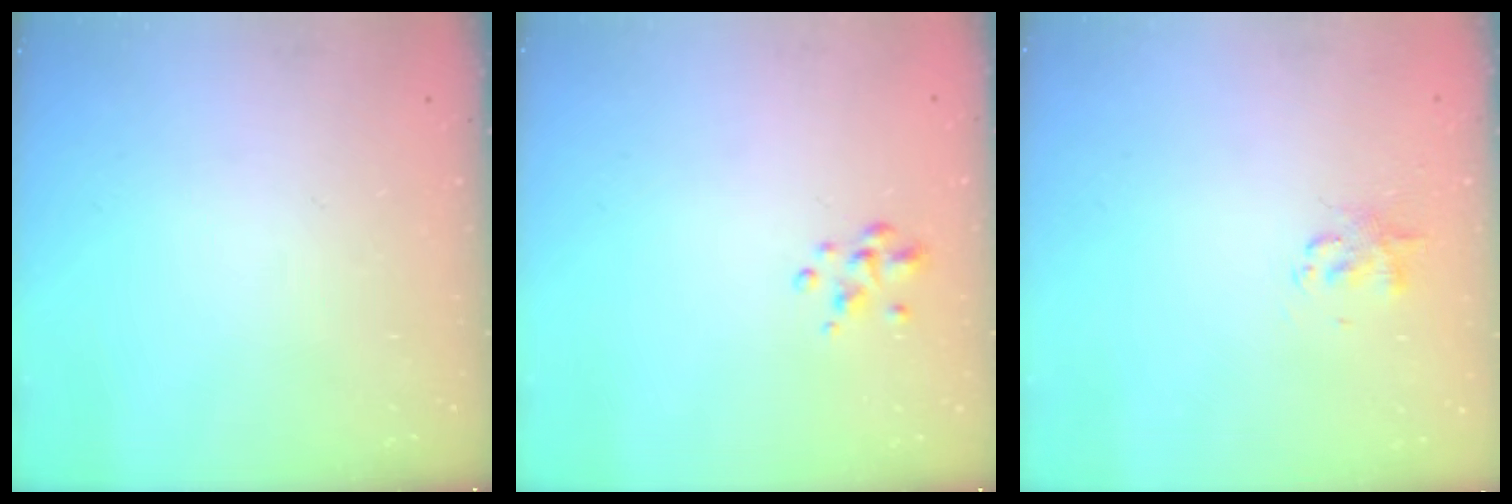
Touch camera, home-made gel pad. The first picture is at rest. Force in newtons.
{"total": 2.0, "press": 1.9, "slide": 0.6}
{"total": 1.4, "press": 1.3, "slide": 0.5}